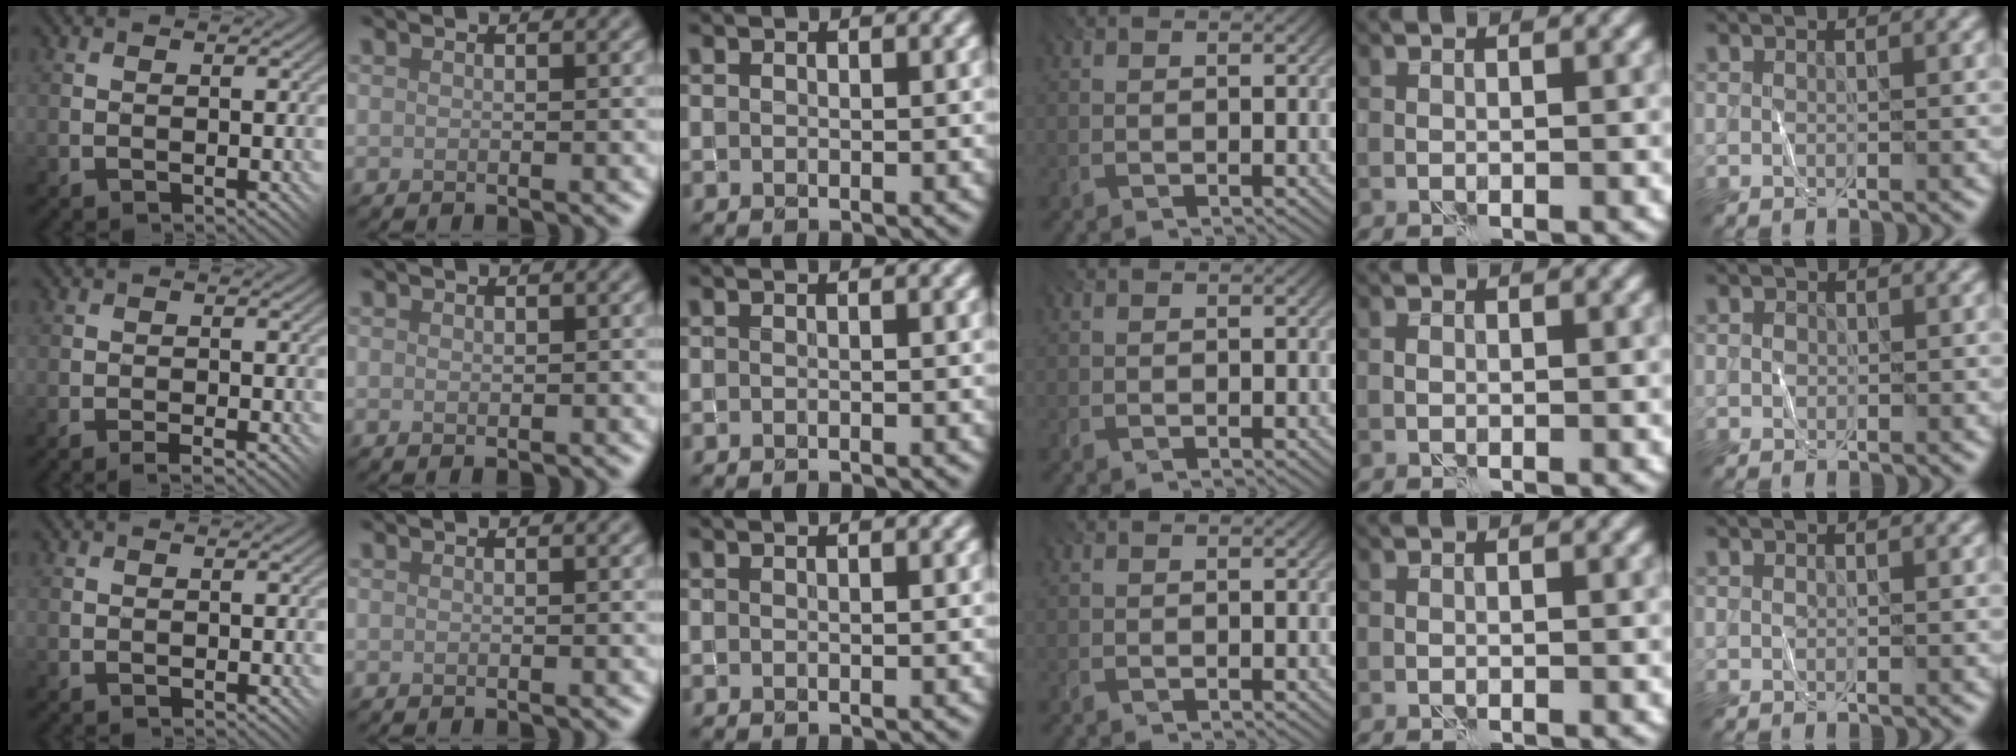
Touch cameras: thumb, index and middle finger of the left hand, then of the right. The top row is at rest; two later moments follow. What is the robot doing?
{"motion": "fold", "object": "shorts"}